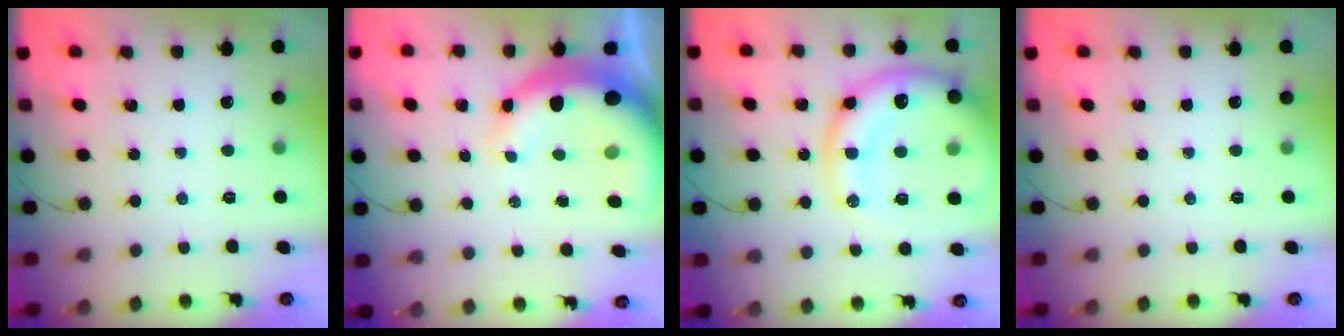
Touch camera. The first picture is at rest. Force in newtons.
{"total": 13.5, "press": 13.2, "slide": 2.8}
{"total": 20.5, "press": 20.0, "slide": 4.4}
{"total": 0.0}